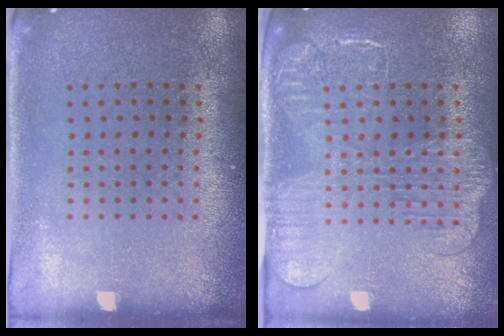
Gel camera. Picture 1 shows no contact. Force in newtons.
{"total": 2.3, "press": 2.0, "slide": 1.3}